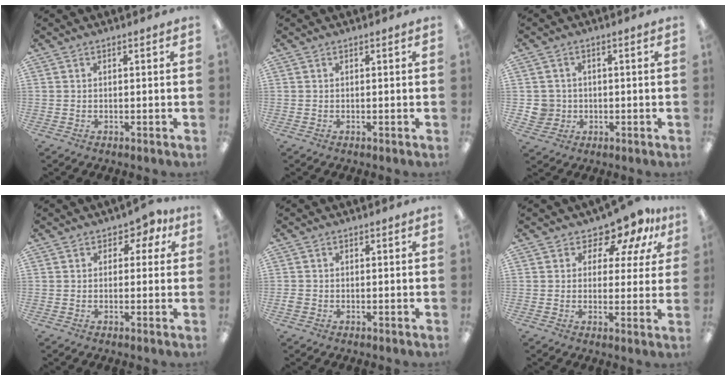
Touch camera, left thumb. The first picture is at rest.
{"total": 0.0}
{"total": 4.7, "force": [-0.4, 4.6, 0.8], "torque": [-0.022, 0.008, -0.007]}
{"total": 3.2, "force": [0.8, 2.6, 1.6], "torque": [-0.010, 0.001, 0.008]}
{"total": 1.4, "force": [-0.5, 1.2, 0.6], "torque": [-0.008, 0.004, -0.010]}
{"total": 8.6, "force": [6.6, 4.4, 3.4], "torque": [-0.051, -0.049, 0.117]}